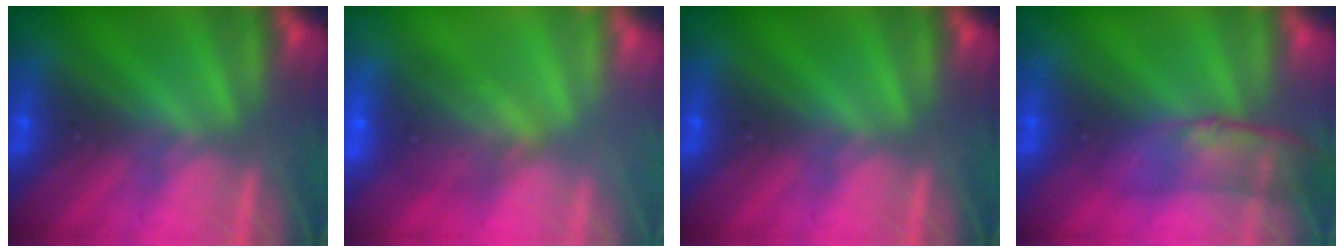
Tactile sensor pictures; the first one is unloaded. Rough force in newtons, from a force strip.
{"total": 7.2}
{"total": 0.0}
{"total": 3.0}